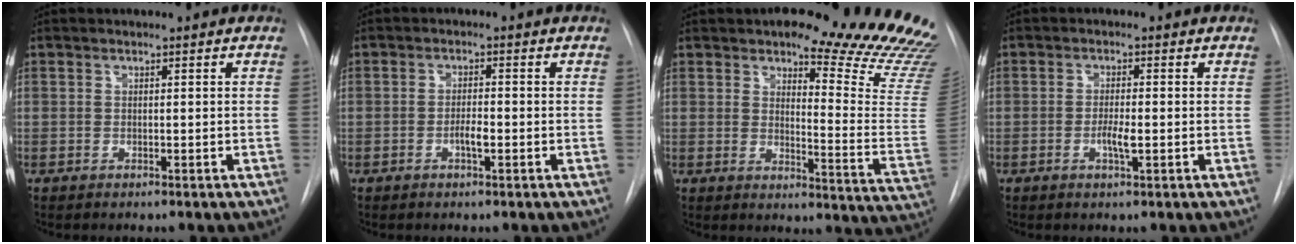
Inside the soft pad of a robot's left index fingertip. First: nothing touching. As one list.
[{"total": 2.1, "force": [-0.8, 0.5, 1.9], "torque": [-0.033, 0.002, -0.015]}, {"total": 19.3, "force": [17.0, 2.6, 8.9], "torque": [-0.098, -0.104, 0.186]}, {"total": 2.6, "force": [-0.7, 0.4, 2.4], "torque": [-0.046, -0.001, -0.013]}]